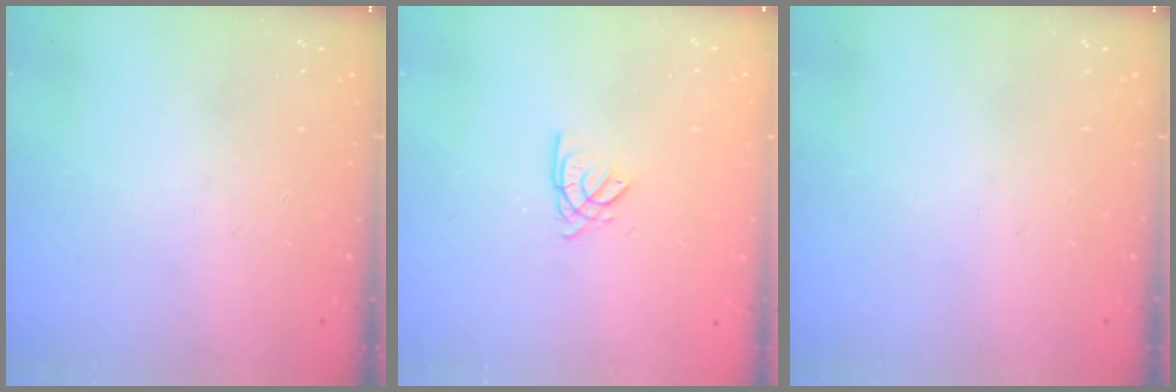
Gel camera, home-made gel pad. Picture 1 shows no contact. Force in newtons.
{"total": 2.6, "press": 2.6, "slide": 0.1}
{"total": 0.0}